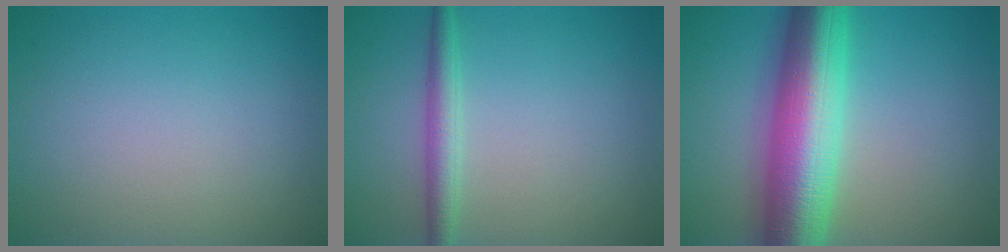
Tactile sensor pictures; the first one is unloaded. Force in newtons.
{"total": 2.4, "press": 2.4, "slide": 0.0}
{"total": 11.8, "press": 11.8, "slide": 0.1}